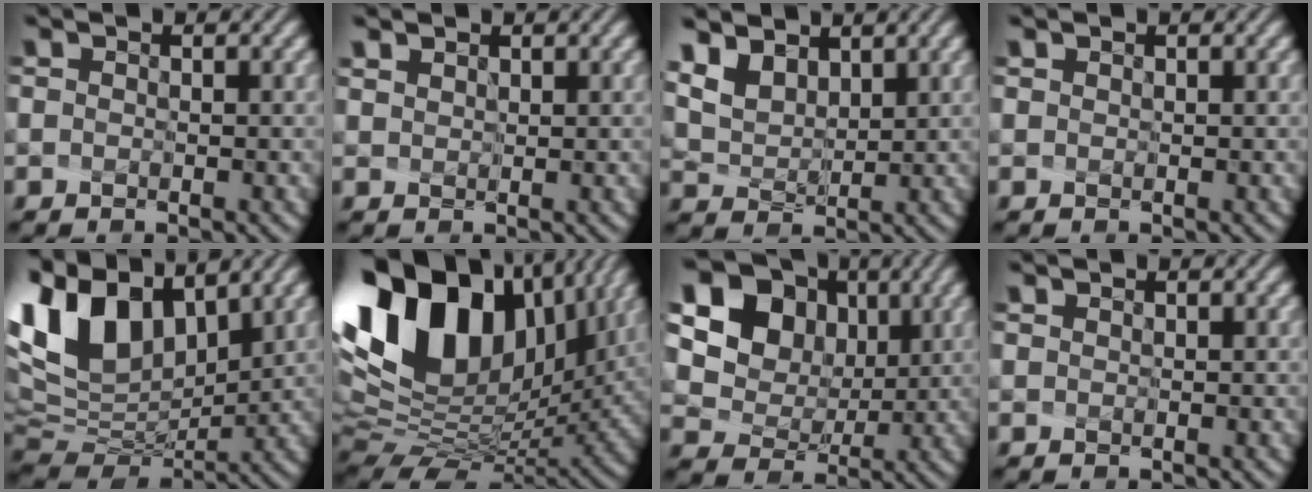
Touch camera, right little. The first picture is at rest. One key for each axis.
{"total": 1.6, "fx": 1.3, "fy": 0.8, "fz": 0.4, "tx": -0.029, "ty": 0.006, "tz": 0.031}
{"total": 6.8, "fx": 4.9, "fy": 3.9, "fz": 2.6, "tx": -0.101, "ty": -0.001, "tz": 0.103}
{"total": 0.0}
{"total": 10.6, "fx": 5.5, "fy": 6.2, "fz": 6.7, "tx": -0.162, "ty": 0.014, "tz": 0.115}
{"total": 15.4, "fx": 6.0, "fy": 9.4, "fz": 10.7, "tx": -0.213, "ty": 0.019, "tz": 0.118}
{"total": 13.1, "fx": 5.0, "fy": 10.9, "fz": 5.3, "tx": -0.133, "ty": 0.005, "tz": 0.116}
{"total": 0.0}